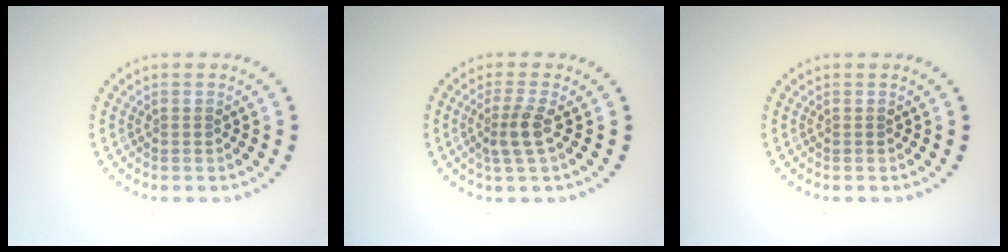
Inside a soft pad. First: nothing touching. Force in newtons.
{"total": 2.3, "press": 1.8, "slide": 1.5}
{"total": 0.0}